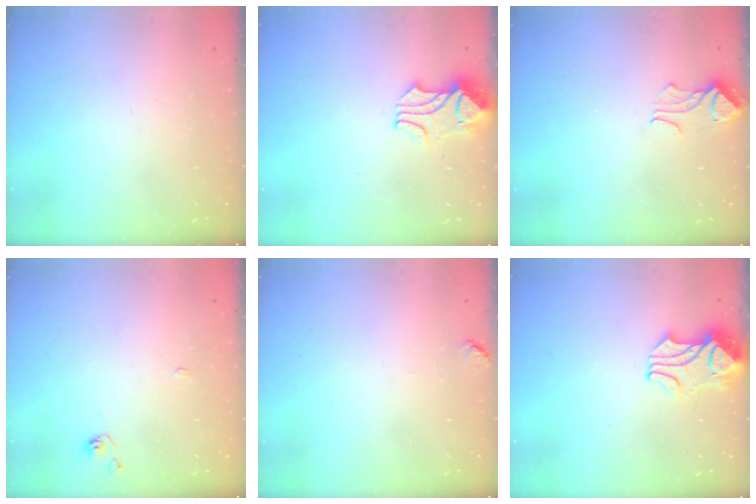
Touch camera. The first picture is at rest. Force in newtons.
{"total": 2.1, "press": 1.9, "slide": 0.9}
{"total": 1.8, "press": 1.7, "slide": 0.7}
{"total": 1.1, "press": 1.1, "slide": 0.3}
{"total": 1.1, "press": 0.9, "slide": 0.5}
{"total": 2.4, "press": 2.2, "slide": 0.9}